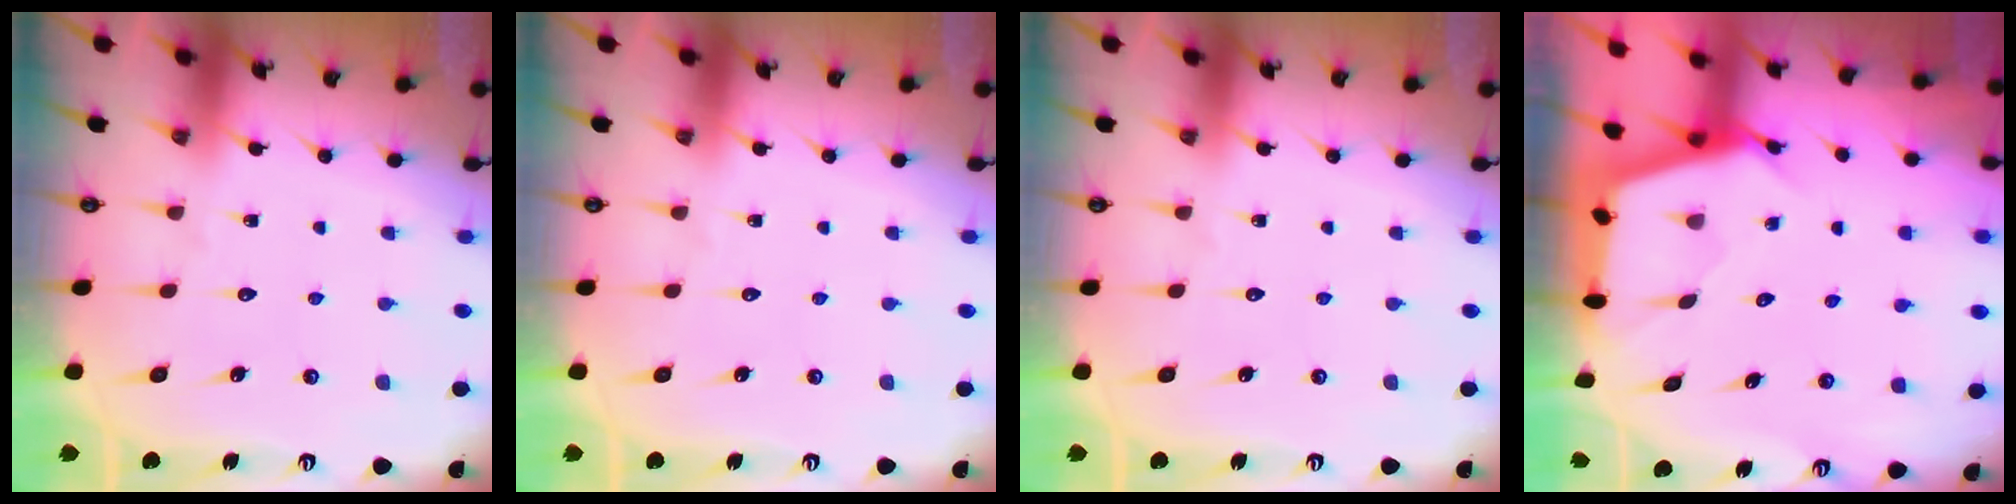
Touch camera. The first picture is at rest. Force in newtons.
{"total": 0.0}
{"total": 0.0}
{"total": 2.8, "press": 2.8, "slide": 0.3}